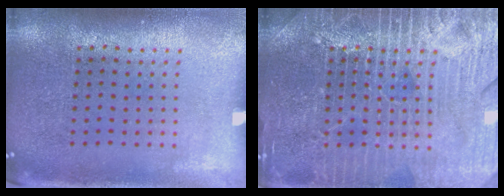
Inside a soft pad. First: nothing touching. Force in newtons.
{"total": 7.1, "press": 7.0, "slide": 0.9}